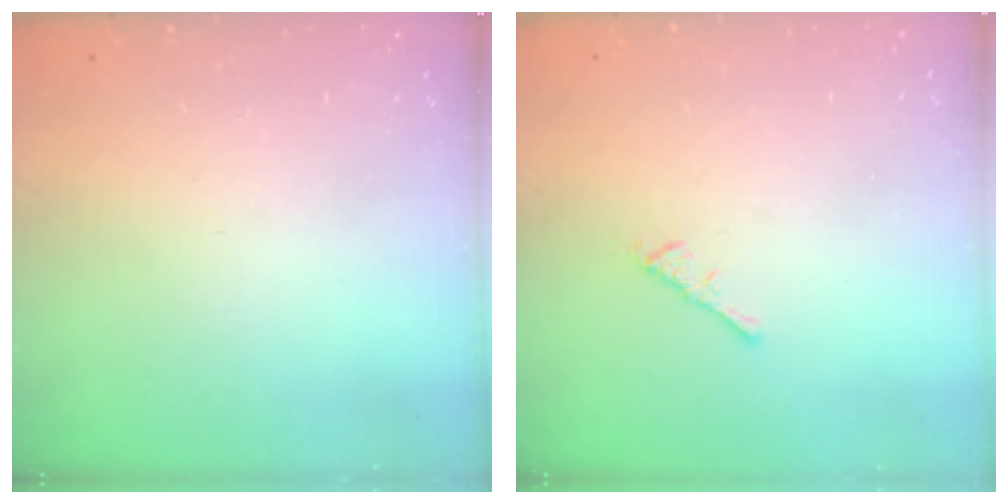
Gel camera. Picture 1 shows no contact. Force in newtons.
{"total": 2.2, "press": 2.1, "slide": 0.5}